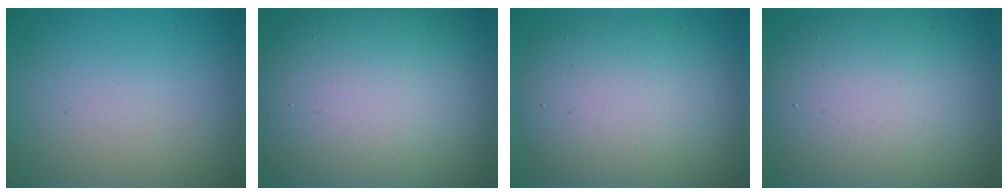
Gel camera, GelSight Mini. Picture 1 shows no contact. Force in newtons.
{"total": 15.5, "press": 15.5, "slide": 1.2}
{"total": 9.1, "press": 9.0, "slide": 0.7}
{"total": 12.3, "press": 12.3, "slide": 0.9}